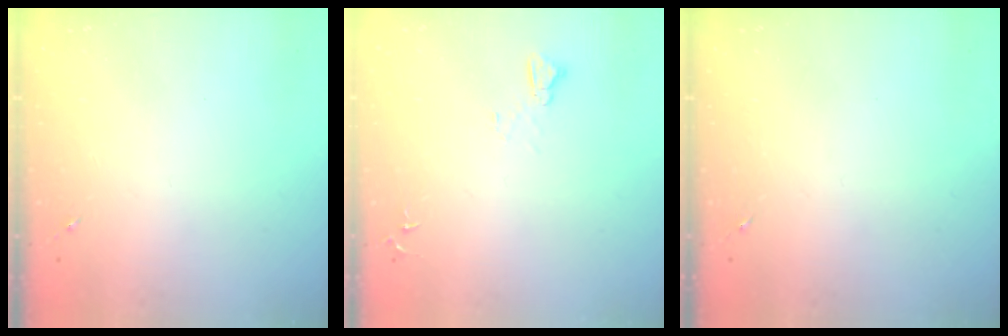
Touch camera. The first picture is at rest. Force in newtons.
{"total": 4.1, "press": 4.1, "slide": 0.4}
{"total": 0.0}